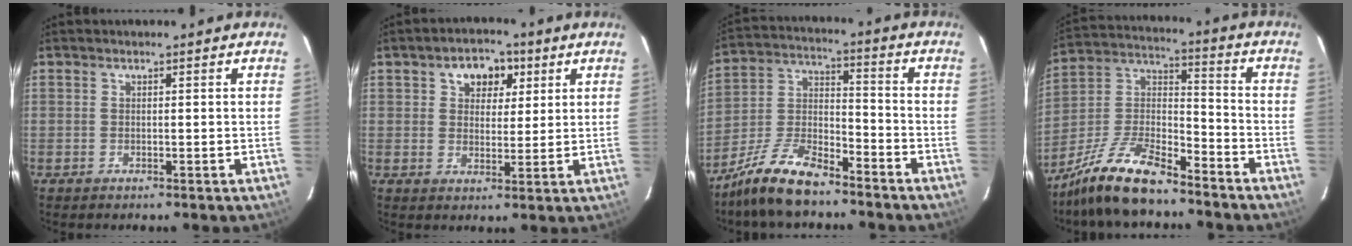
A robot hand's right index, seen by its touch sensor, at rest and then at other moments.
{"total": 6.9, "force": [3.1, 4.9, 3.7], "torque": [-0.056, 0.019, 0.049]}
{"total": 13.3, "force": [-10.1, 4.4, 7.4], "torque": [-0.166, 0.008, -0.193]}
{"total": 15.3, "force": [-11.7, 4.4, 8.9], "torque": [-0.193, 0.008, -0.221]}